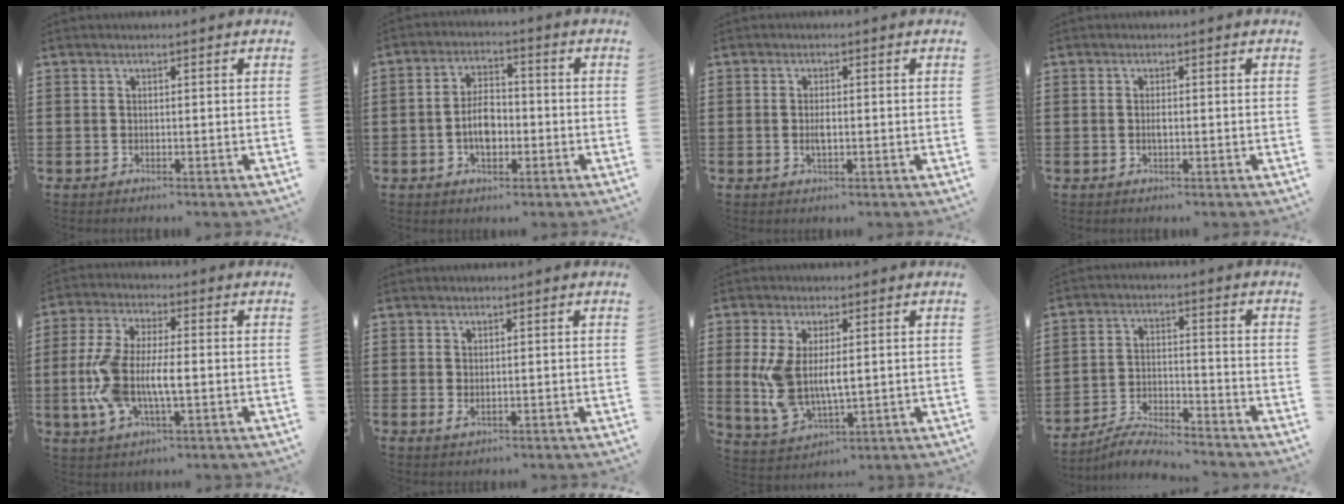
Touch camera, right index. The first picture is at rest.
{"total": 5.6, "force": [-1.2, 3.1, 4.5], "torque": [-0.081, 0.004, -0.025]}
{"total": 2.0, "force": [-0.2, 0.9, 1.8], "torque": [-0.034, 0.001, -0.005]}
{"total": 1.3, "force": [-0.2, 0.6, 1.2], "torque": [-0.022, 0.003, -0.004]}
{"total": 9.7, "force": [-1.3, 4.1, 8.6], "torque": [-0.211, -0.017, -0.034]}
{"total": 1.0, "force": [0.3, 0.5, 0.8], "torque": [-0.014, 0.001, 0.006]}
{"total": 7.3, "force": [0.9, 3.8, 6.2], "torque": [-0.150, -0.002, 0.011]}
{"total": 5.6, "force": [-5.4, 0.3, 1.4], "torque": [-0.029, 0.006, -0.107]}